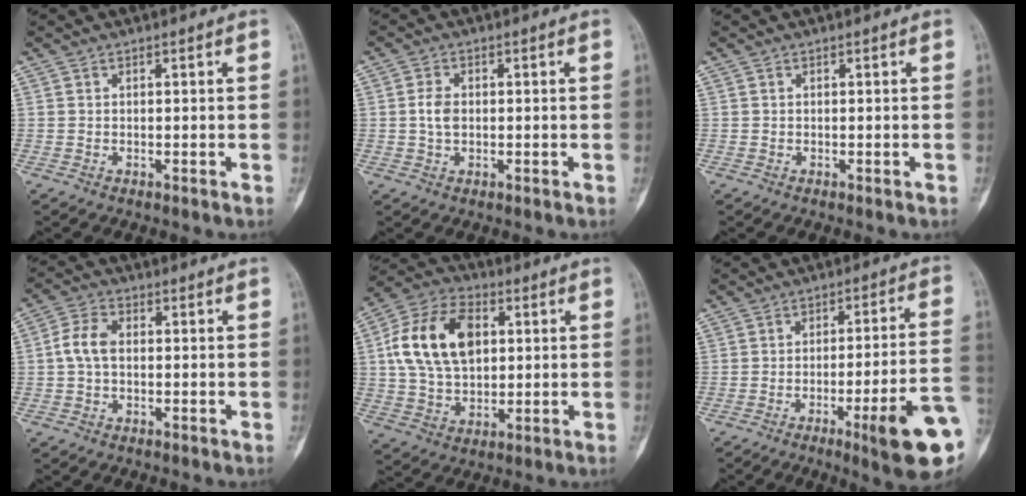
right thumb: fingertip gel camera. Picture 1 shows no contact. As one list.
[{"total": 3.3, "force": [0.1, 2.2, 2.5], "torque": [-0.048, 0.004, 0.000]}, {"total": 0.0}, {"total": 5.6, "force": [0.1, 3.7, 4.2], "torque": [-0.088, 0.017, -0.004]}, {"total": 16.9, "force": [3.5, 10.9, 12.4], "torque": [-0.213, 0.010, 0.060]}, {"total": 16.1, "force": [-6.3, 1.8, 14.7], "torque": [-0.164, 0.022, -0.082]}]